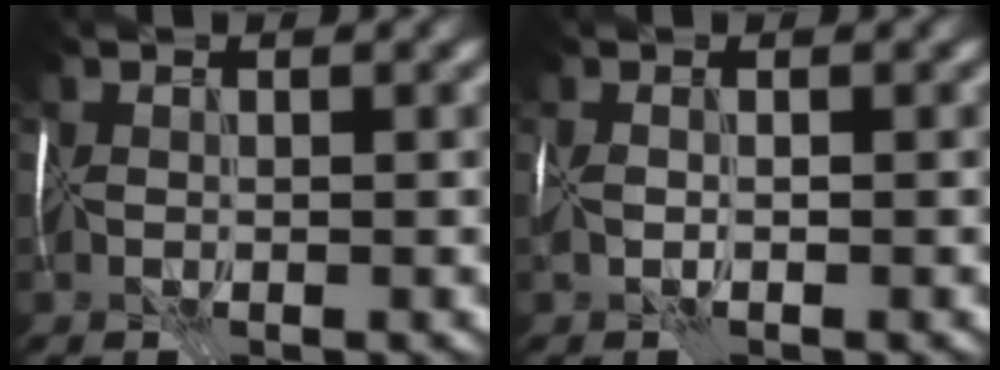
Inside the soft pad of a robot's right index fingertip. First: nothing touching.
{"total": 1.9, "force": [-0.4, 0.9, 1.7], "torque": [-0.037, -0.003, -0.010]}